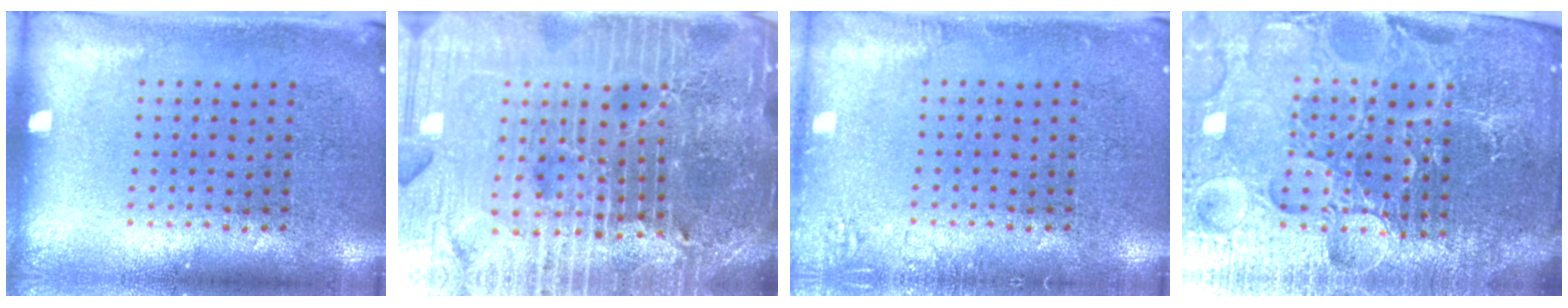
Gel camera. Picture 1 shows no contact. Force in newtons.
{"total": 7.3, "press": 6.3, "slide": 3.6}
{"total": 1.5, "press": 1.4, "slide": 0.3}
{"total": 6.3, "press": 5.6, "slide": 2.9}